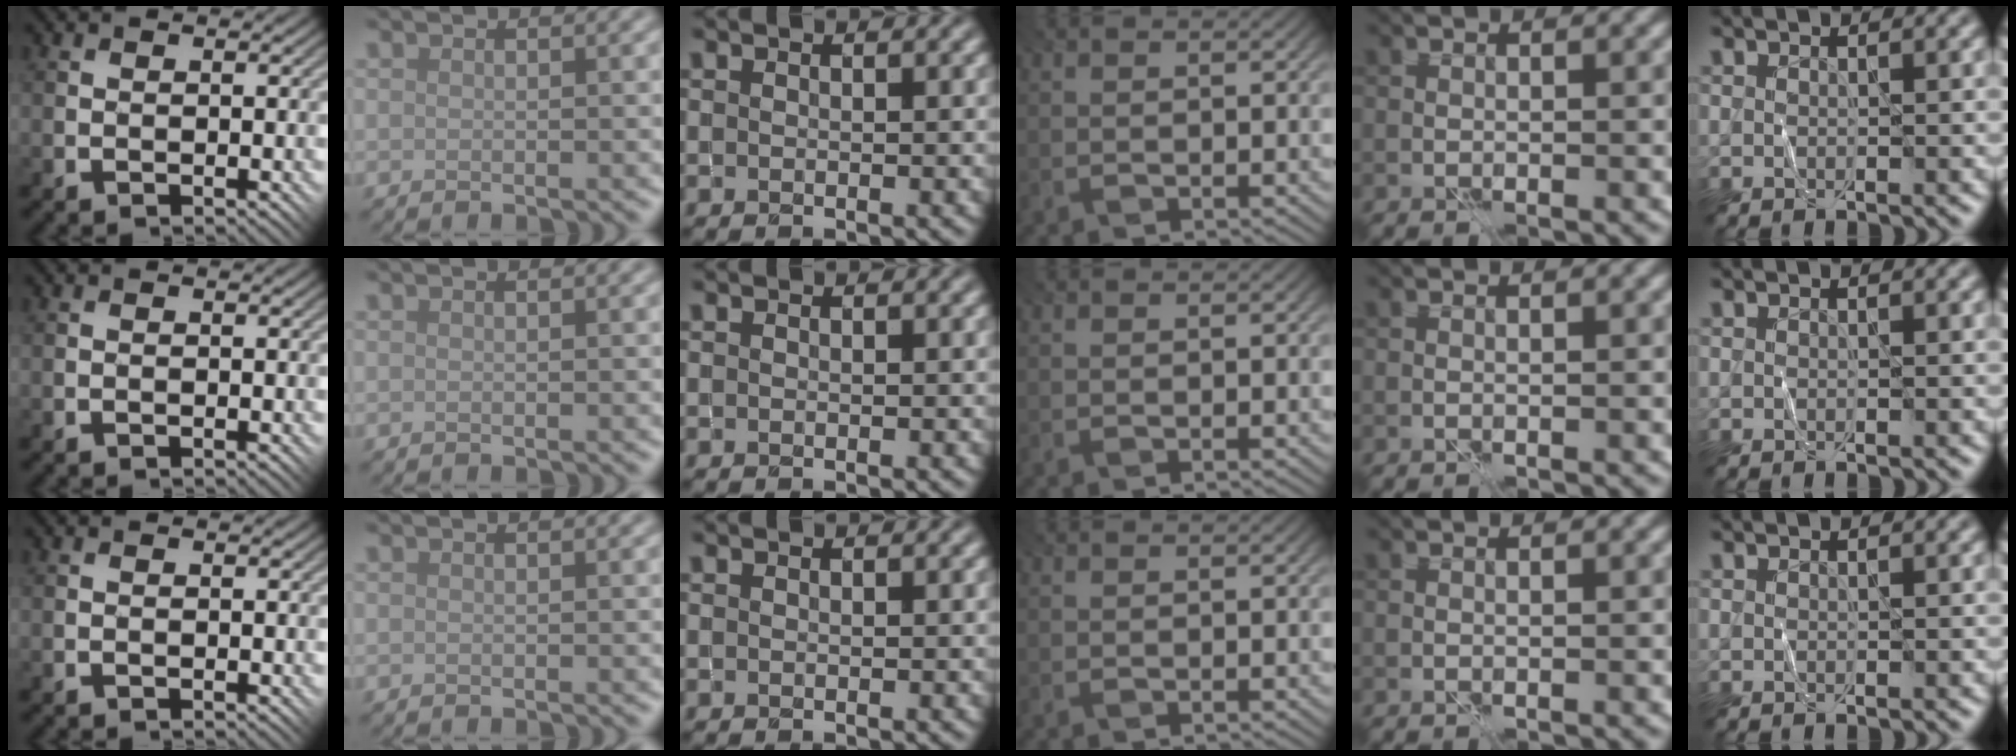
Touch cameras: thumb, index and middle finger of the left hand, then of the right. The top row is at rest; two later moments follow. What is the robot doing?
{"motion": "fold", "object": "shorts"}